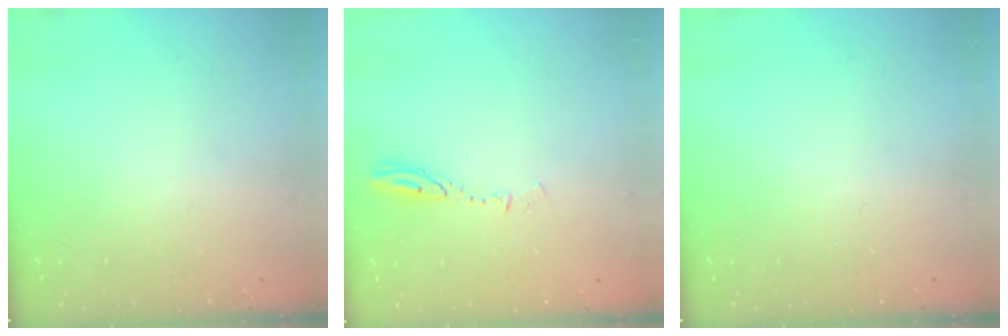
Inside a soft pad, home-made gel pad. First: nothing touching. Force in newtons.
{"total": 4.0, "press": 4.0, "slide": 0.3}
{"total": 0.0}